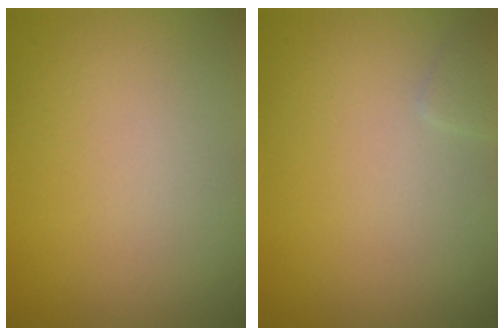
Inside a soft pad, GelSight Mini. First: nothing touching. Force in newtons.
{"total": 0.7, "press": 0.7, "slide": 0.0}